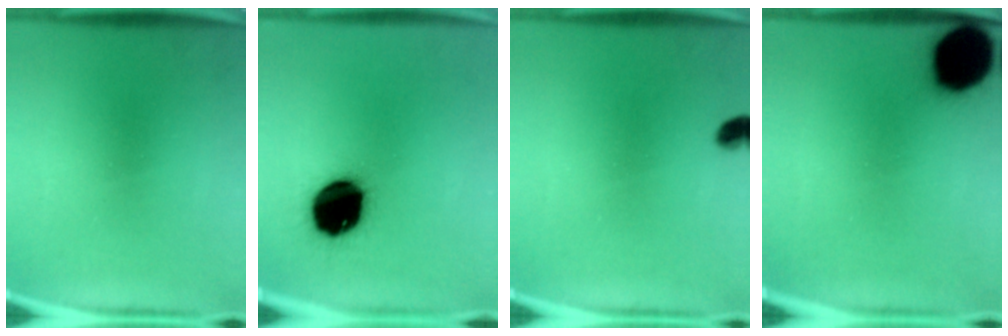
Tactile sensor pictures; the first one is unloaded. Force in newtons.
{"total": 19.7}
{"total": 2.9}
{"total": 17.8}